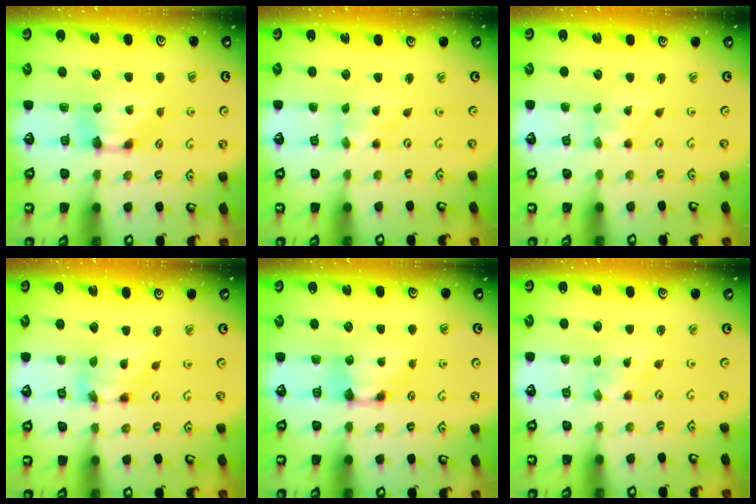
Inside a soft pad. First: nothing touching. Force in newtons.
{"total": 3.5, "press": 3.4, "slide": 0.7}
{"total": 4.1, "press": 4.0, "slide": 0.6}
{"total": 4.3, "press": 3.9, "slide": 1.8}
{"total": 0.6, "press": 0.1, "slide": 0.6}
{"total": 4.8, "press": 4.7, "slide": 0.7}